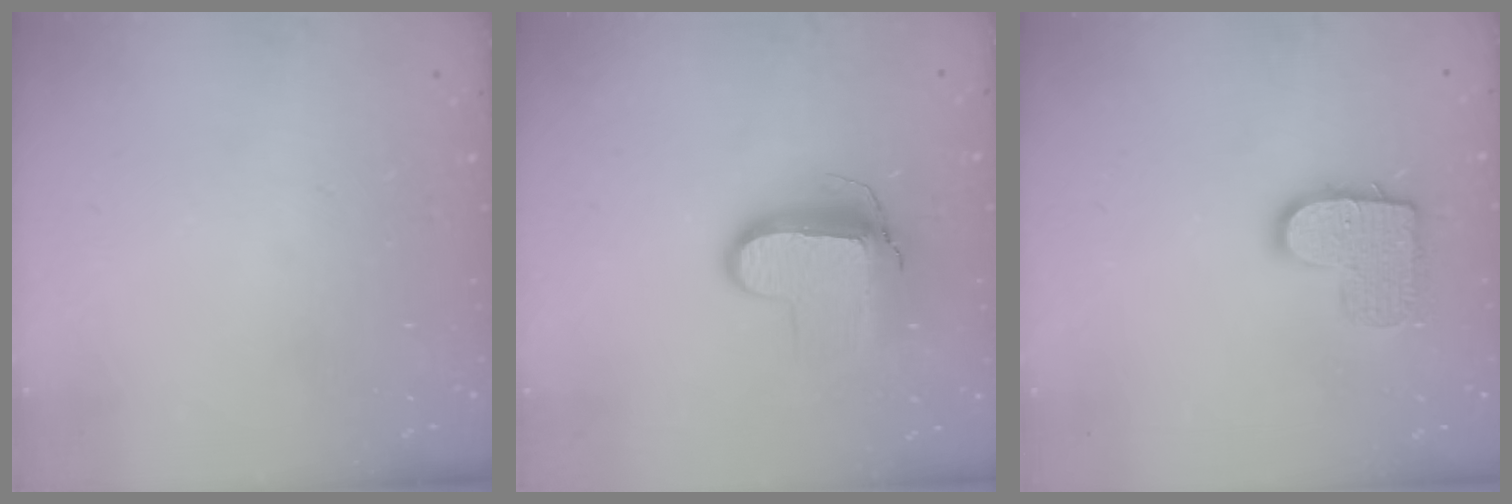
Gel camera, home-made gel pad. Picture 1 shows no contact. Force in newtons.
{"total": 11.1, "press": 11.0, "slide": 0.9}
{"total": 12.0, "press": 12.0, "slide": 0.8}